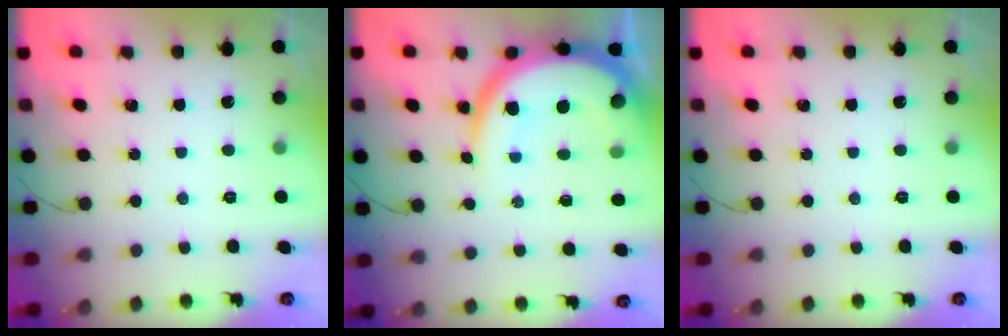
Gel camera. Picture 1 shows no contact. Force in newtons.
{"total": 15.2, "press": 15.1, "slide": 1.9}
{"total": 0.0}